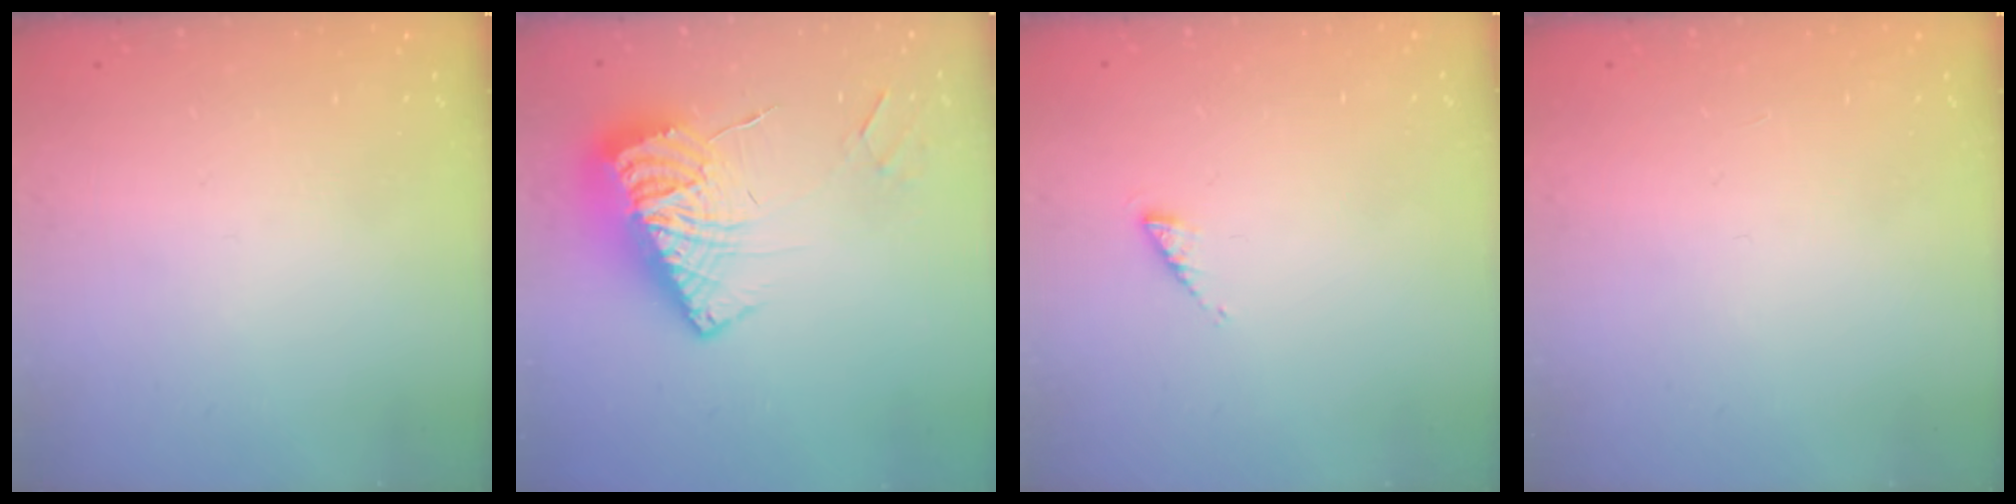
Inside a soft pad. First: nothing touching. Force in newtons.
{"total": 14.5, "press": 14.4, "slide": 1.8}
{"total": 2.2, "press": 2.1, "slide": 0.4}
{"total": 0.0}